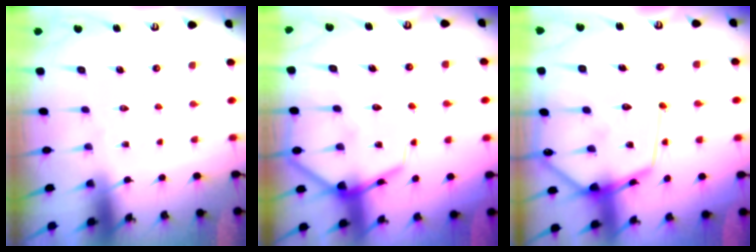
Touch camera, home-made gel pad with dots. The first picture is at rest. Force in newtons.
{"total": 10.6, "press": 10.5, "slide": 1.1}
{"total": 17.6, "press": 17.5, "slide": 1.6}